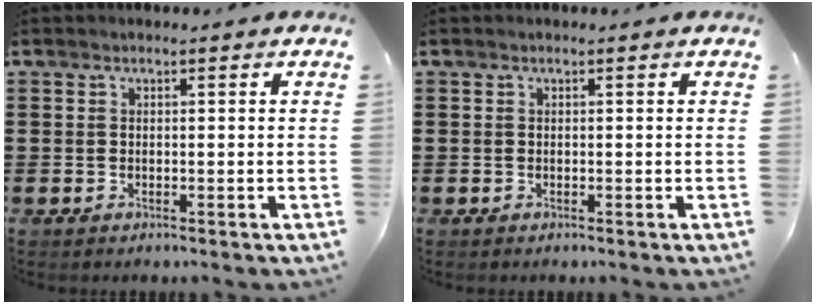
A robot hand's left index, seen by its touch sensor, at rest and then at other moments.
{"total": 0.0}